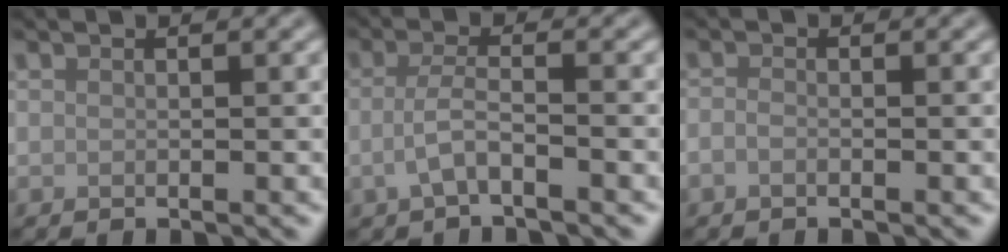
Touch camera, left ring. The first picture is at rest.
{"total": 2.6, "force": [-1.0, 0.8, 2.2], "torque": [-0.045, 0.003, -0.027]}
{"total": 0.9, "force": [-0.6, 0.4, 0.5], "torque": [-0.013, -0.002, -0.013]}